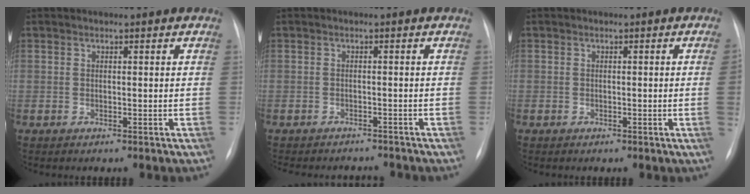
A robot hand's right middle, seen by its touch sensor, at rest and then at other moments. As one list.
[{"total": 7.8, "force": [-7.3, 2.0, 1.8], "torque": [-0.025, 0.002, -0.088]}, {"total": 1.7, "force": [-0.3, -0.6, 1.5], "torque": [-0.017, 0.000, -0.007]}]